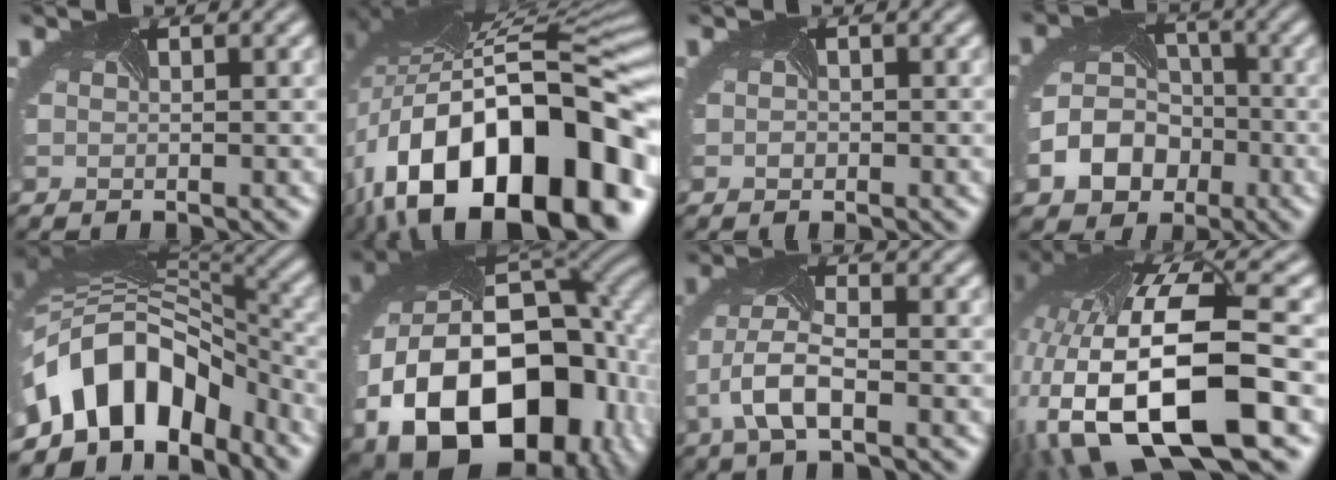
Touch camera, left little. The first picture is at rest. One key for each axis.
{"total": 19.0, "fx": -6.7, "fy": 10.4, "fz": 14.4, "tx": -0.233, "ty": 0.006, "tz": -0.106}
{"total": 0.5, "fx": 0.0, "fy": 0.4, "fz": -0.2, "tx": -0.001, "ty": 0.004, "tz": -0.003}
{"total": 6.7, "fx": -2.5, "fy": 5.6, "fz": 2.7, "tx": -0.049, "ty": -0.004, "tz": -0.054}
{"total": 10.4, "fx": -5.0, "fy": 6.6, "fz": 6.3, "tx": -0.114, "ty": 0.016, "tz": -0.096}
{"total": 18.3, "fx": -5.4, "fy": 12.9, "fz": 11.8, "tx": -0.221, "ty": -0.050, "tz": -0.059}
{"total": 4.3, "fx": -1.7, "fy": 2.0, "fz": 3.5, "tx": -0.089, "ty": 0.008, "tz": -0.039}
{"total": 16.8, "fx": -3.7, "fy": 7.2, "fz": 14.8, "tx": -0.305, "ty": -0.018, "tz": -0.063}